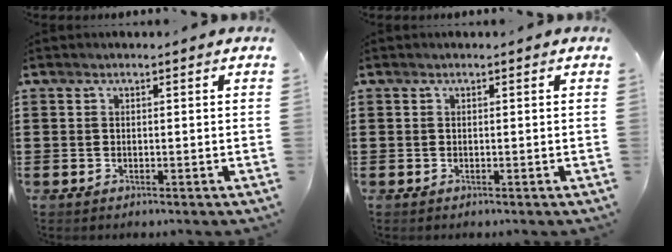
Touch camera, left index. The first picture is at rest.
{"total": 0.0}